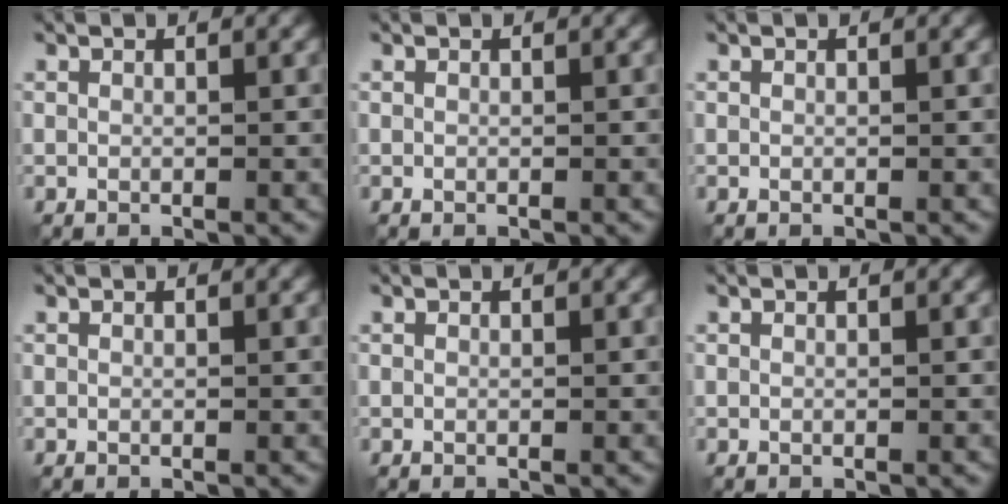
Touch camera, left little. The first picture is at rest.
{"total": 0.0}
{"total": 0.0}
{"total": 0.0}
{"total": 0.0}
{"total": 0.0}